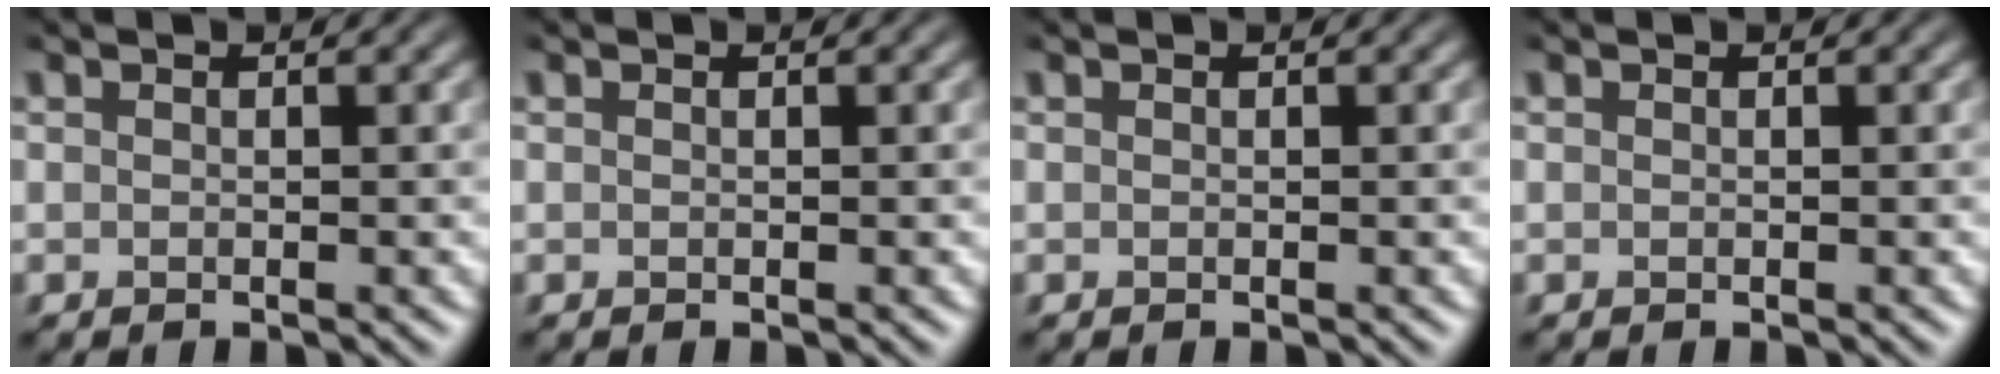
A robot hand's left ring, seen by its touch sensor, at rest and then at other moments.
{"total": 0.0}
{"total": 0.0}
{"total": 0.0}